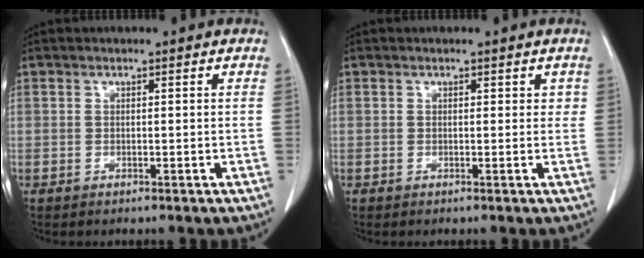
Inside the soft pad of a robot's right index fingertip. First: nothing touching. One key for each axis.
{"total": 1.2, "fx": 0.5, "fy": 0.9, "fz": 0.5, "tx": 0.004, "ty": 0.004, "tz": 0.003}